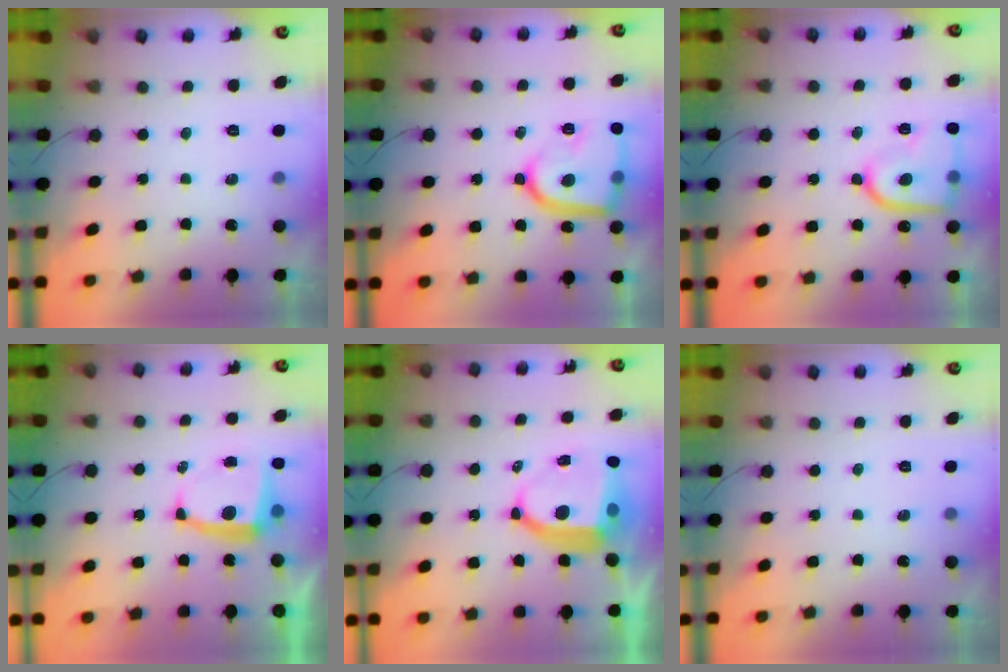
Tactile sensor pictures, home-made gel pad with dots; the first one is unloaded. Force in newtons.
{"total": 18.1, "press": 18.0, "slide": 1.4}
{"total": 15.2, "press": 15.1, "slide": 1.3}
{"total": 7.0, "press": 7.0, "slide": 0.6}
{"total": 9.8, "press": 9.7, "slide": 1.3}
{"total": 0.0}